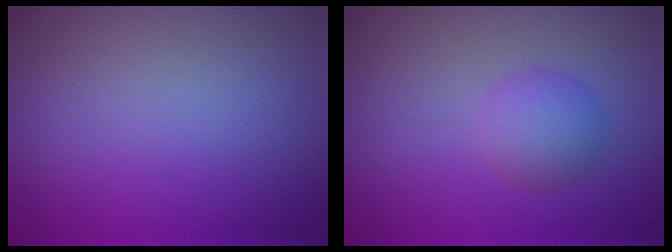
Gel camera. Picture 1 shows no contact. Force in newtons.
{"total": 2.6, "press": 2.6, "slide": 0.1}